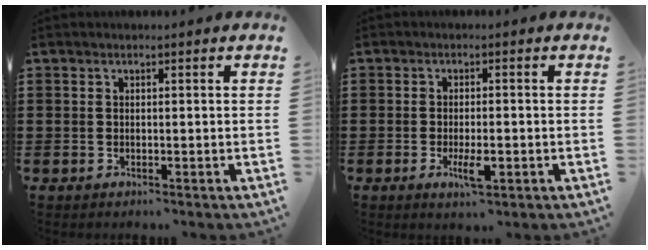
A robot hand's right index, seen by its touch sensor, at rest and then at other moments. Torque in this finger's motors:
{"motor_torque": [0.03, 0.07, 0.33, 0.02]}